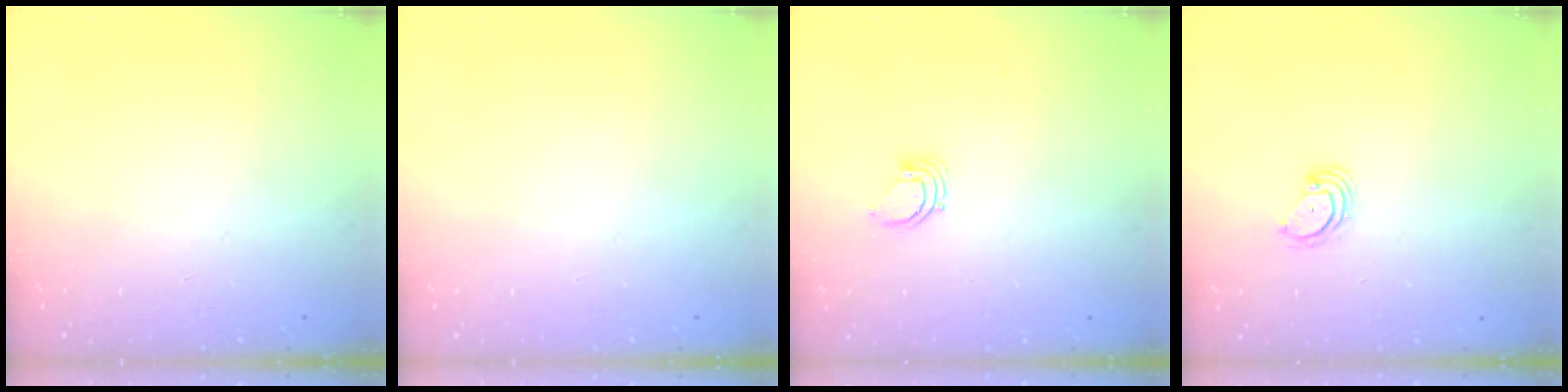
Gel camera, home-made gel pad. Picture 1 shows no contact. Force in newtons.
{"total": 0.0}
{"total": 2.5, "press": 2.5, "slide": 0.1}
{"total": 3.1, "press": 3.1, "slide": 0.3}